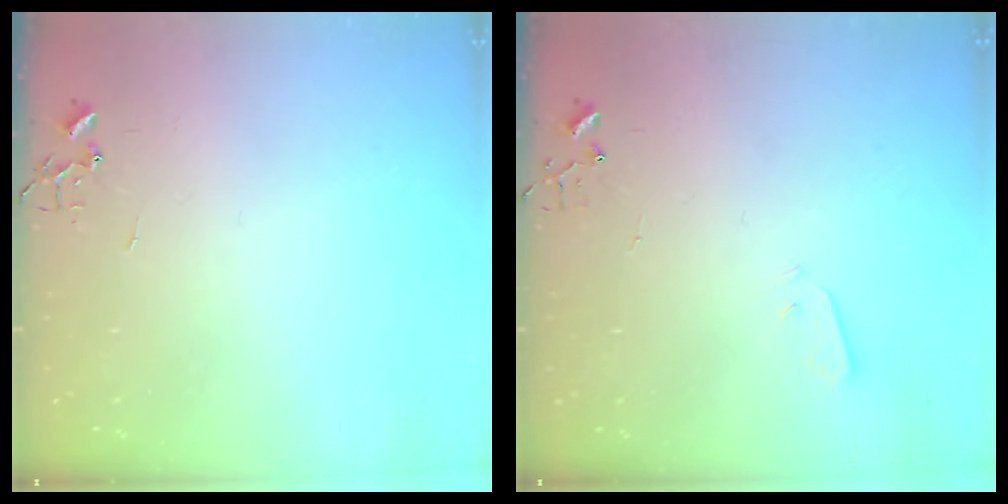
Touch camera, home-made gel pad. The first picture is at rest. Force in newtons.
{"total": 2.1, "press": 2.0, "slide": 0.4}